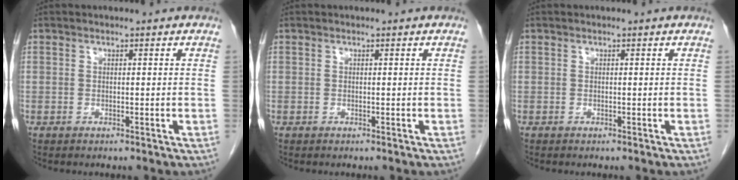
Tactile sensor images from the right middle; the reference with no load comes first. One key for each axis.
{"total": 0.0}
{"total": 0.0}